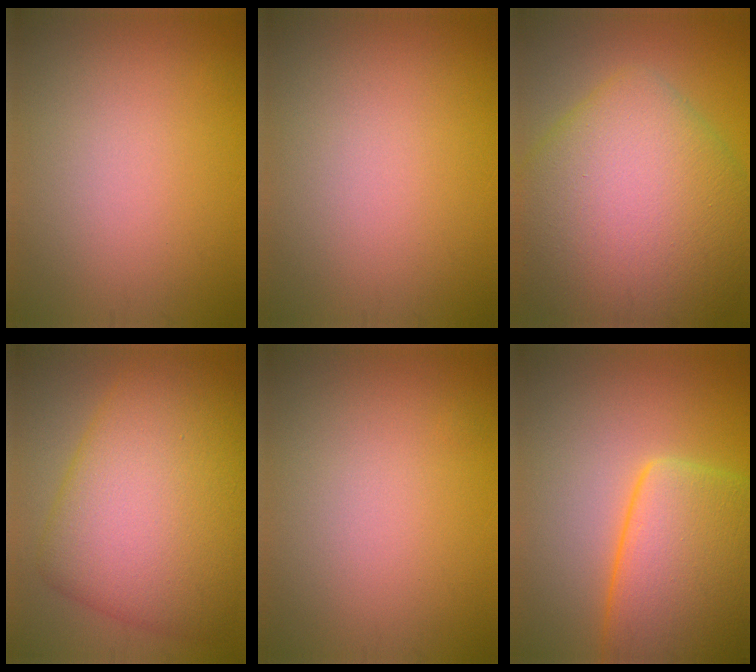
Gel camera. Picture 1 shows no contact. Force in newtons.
{"total": 0.0}
{"total": 13.3, "press": 13.3, "slide": 0.5}
{"total": 11.5, "press": 11.5, "slide": 0.2}
{"total": 0.0}
{"total": 10.8, "press": 10.8, "slide": 0.6}